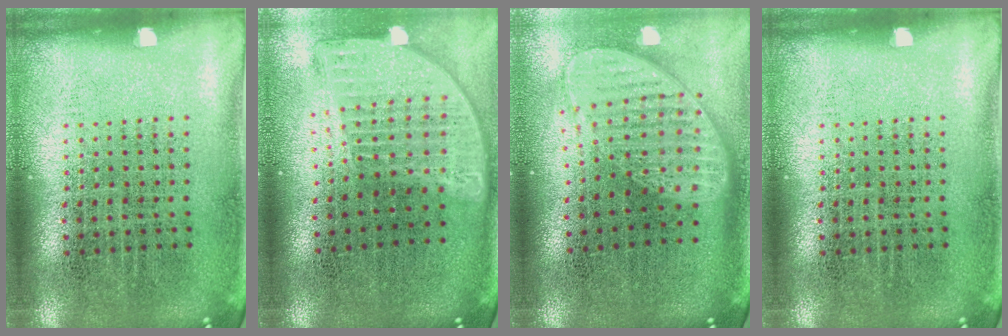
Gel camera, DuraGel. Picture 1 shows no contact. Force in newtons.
{"total": 1.9, "press": 1.6, "slide": 1.1}
{"total": 2.0, "press": 1.5, "slide": 1.3}
{"total": 0.0}